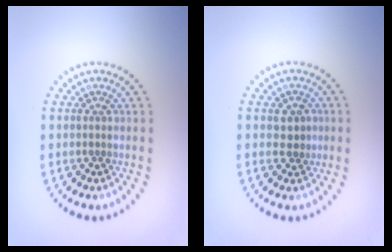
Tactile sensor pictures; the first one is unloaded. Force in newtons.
{"total": 1.9, "press": 1.8, "slide": 0.5}